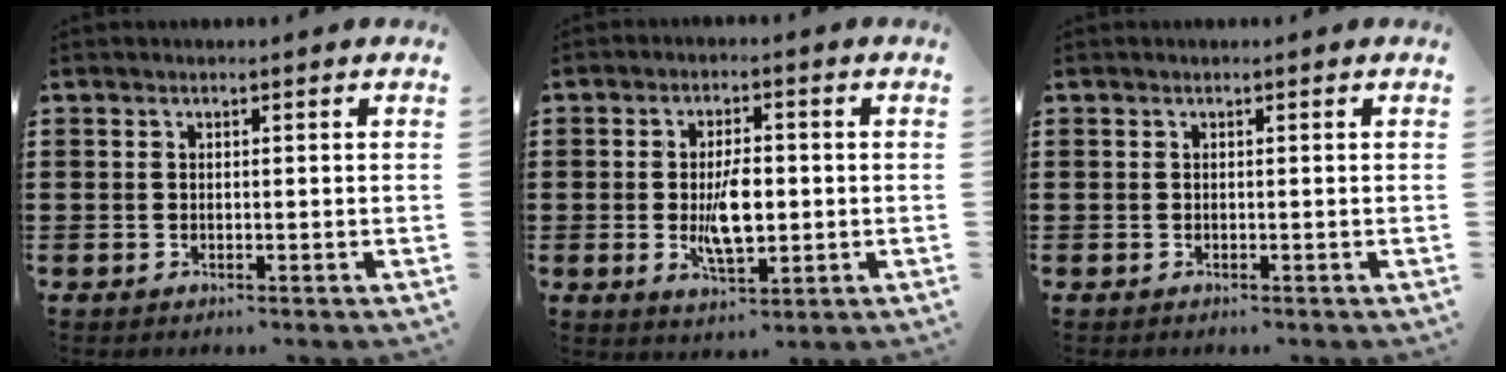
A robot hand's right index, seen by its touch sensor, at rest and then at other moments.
{"total": 7.1, "force": [-0.7, 3.1, 6.3], "torque": [-0.116, -0.004, -0.016]}
{"total": 0.0}